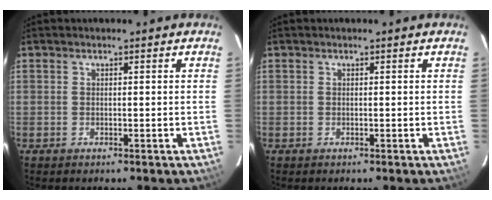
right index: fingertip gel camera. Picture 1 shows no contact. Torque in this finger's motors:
{"motor_torque": [0.13, -0.08, 0.02, 0.01]}